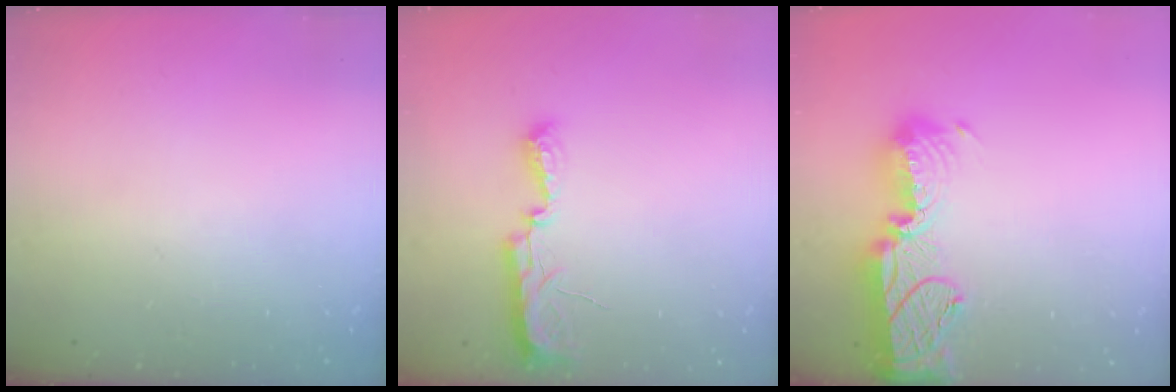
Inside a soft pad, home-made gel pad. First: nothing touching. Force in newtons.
{"total": 7.7, "press": 7.7, "slide": 0.6}
{"total": 17.8, "press": 17.8, "slide": 1.2}